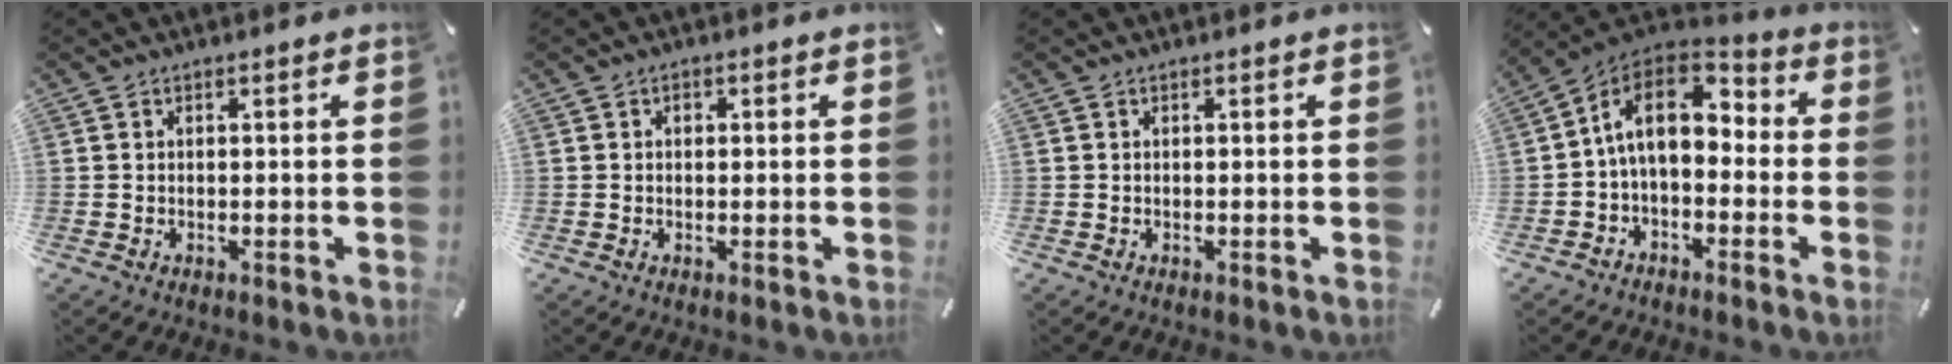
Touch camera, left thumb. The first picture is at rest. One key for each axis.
{"total": 0.8, "fx": 0.2, "fy": 0.7, "fz": 0.3, "tx": 0.002, "ty": 0.001, "tz": 0.000}
{"total": 0.0}
{"total": 12.5, "fx": 1.0, "fy": 8.1, "fz": 9.5, "tx": -0.176, "ty": 0.005, "tz": 0.016}